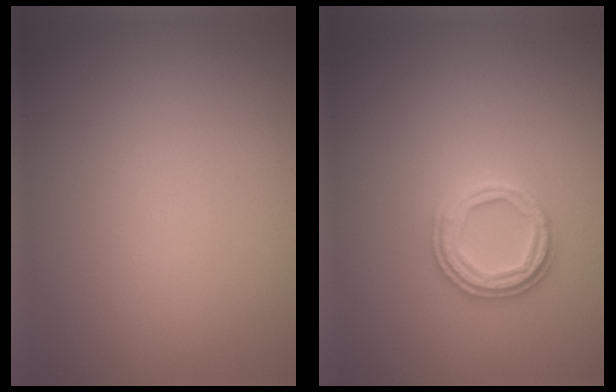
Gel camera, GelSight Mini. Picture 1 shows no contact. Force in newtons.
{"total": 2.6, "press": 2.5, "slide": 0.3}